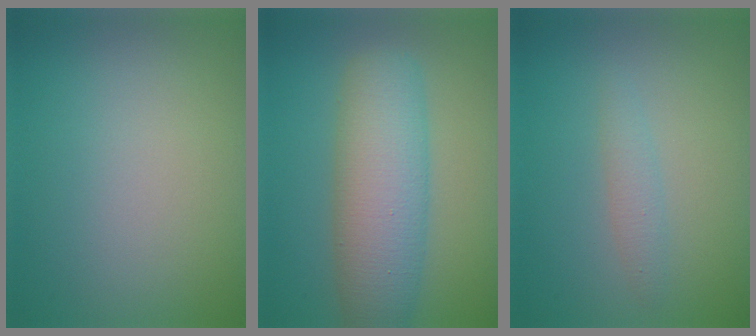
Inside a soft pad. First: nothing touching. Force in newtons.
{"total": 7.6, "press": 7.6, "slide": 0.2}
{"total": 1.4, "press": 1.4, "slide": 0.0}